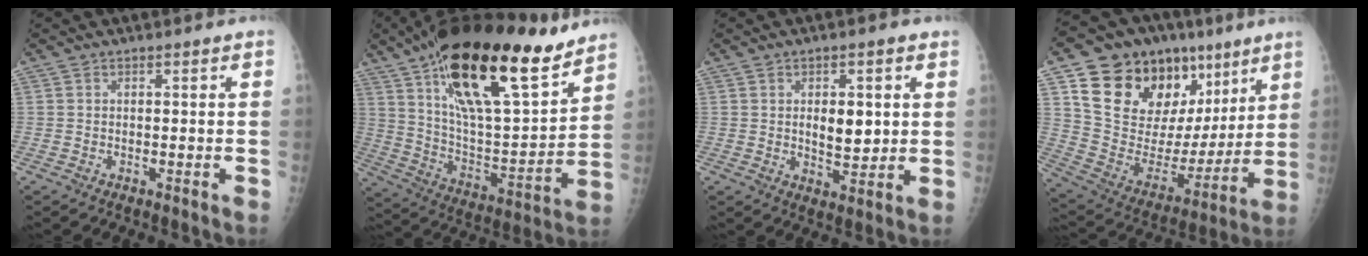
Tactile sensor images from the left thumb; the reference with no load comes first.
{"total": 29.5, "force": [18.8, 10.2, 20.2], "torque": [-0.309, -0.057, 0.316]}
{"total": 7.2, "force": [1.4, 3.8, 6.0], "torque": [-0.065, -0.012, 0.026]}
{"total": 28.0, "force": [13.5, 17.6, 17.2], "torque": [-0.225, -0.001, 0.240]}